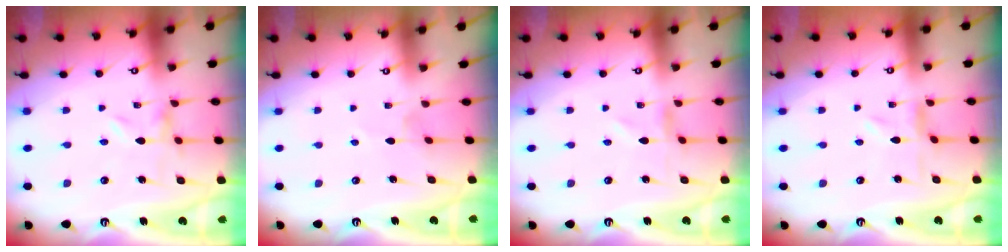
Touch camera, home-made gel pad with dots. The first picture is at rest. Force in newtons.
{"total": 0.7, "press": 0.6, "slide": 0.2}
{"total": 0.6, "press": 0.6, "slide": 0.2}
{"total": 0.0}